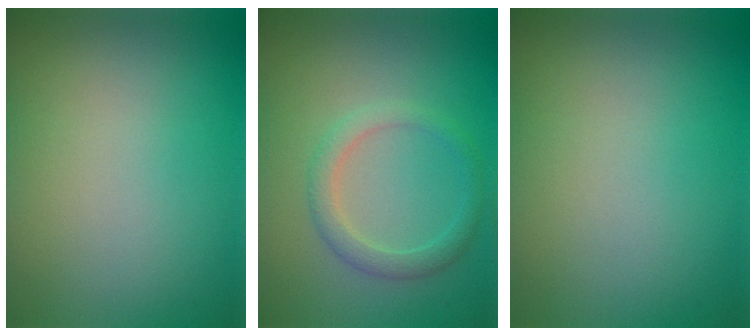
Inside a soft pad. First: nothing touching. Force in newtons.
{"total": 2.2, "press": 2.2, "slide": 0.1}
{"total": 0.0}